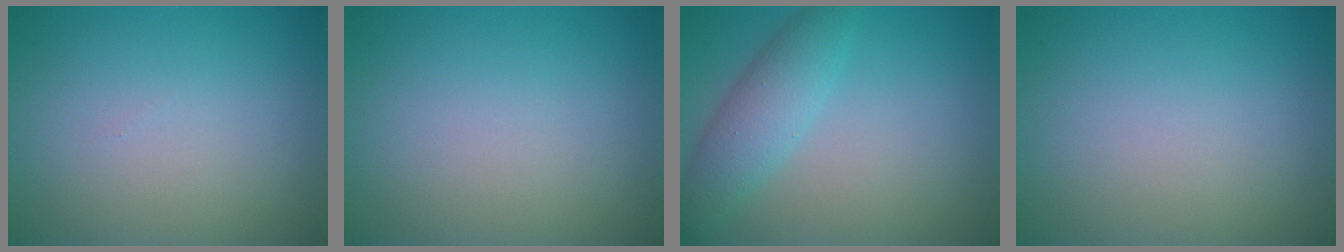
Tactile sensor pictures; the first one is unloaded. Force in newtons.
{"total": 0.0}
{"total": 3.7, "press": 3.7, "slide": 0.2}
{"total": 0.0}